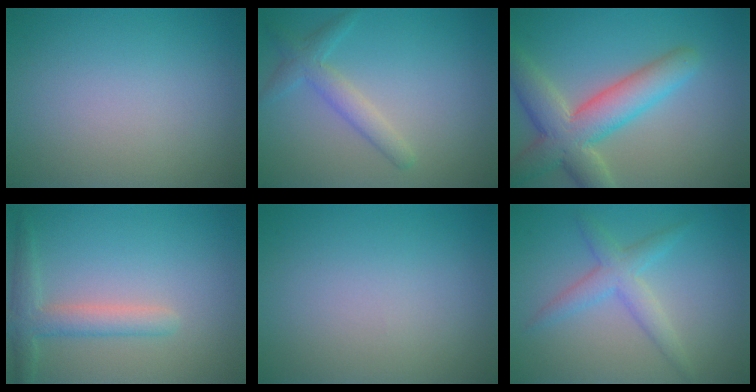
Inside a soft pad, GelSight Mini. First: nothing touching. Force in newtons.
{"total": 2.5, "press": 2.5, "slide": 0.2}
{"total": 7.2, "press": 7.2, "slide": 0.7}
{"total": 3.0, "press": 3.0, "slide": 0.2}
{"total": 0.0}
{"total": 2.9, "press": 2.9, "slide": 0.1}